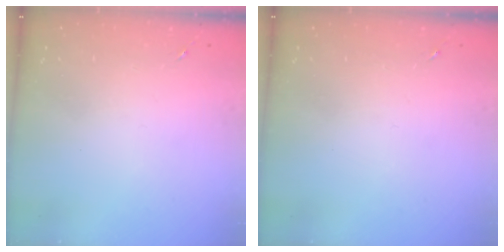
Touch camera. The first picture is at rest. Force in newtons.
{"total": 0.0}